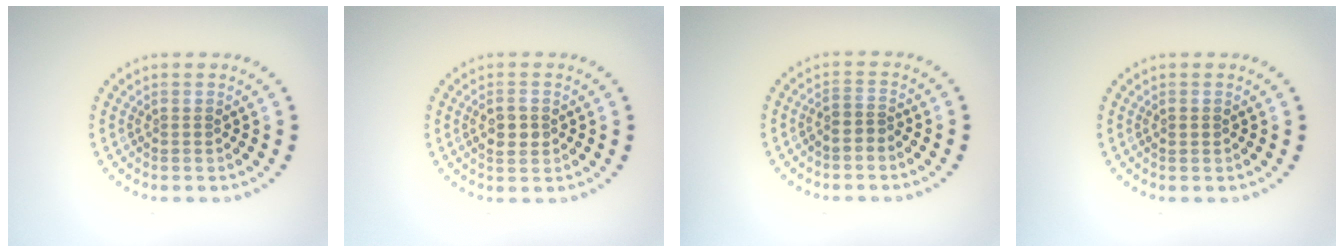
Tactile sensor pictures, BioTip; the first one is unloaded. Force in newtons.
{"total": 2.1, "press": 2.1, "slide": 0.1}
{"total": 1.1, "press": 0.9, "slide": 0.7}
{"total": 0.9, "press": 0.9, "slide": 0.1}